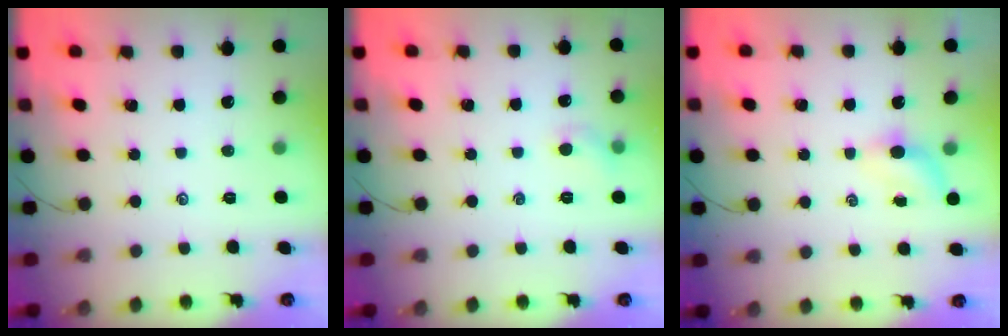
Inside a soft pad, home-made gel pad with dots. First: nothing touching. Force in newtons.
{"total": 4.9, "press": 4.7, "slide": 1.2}
{"total": 3.6, "press": 3.4, "slide": 1.3}